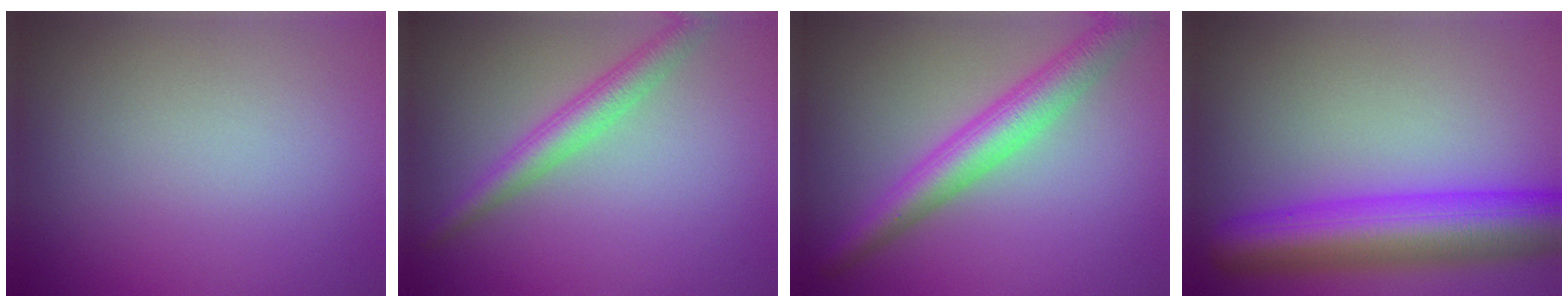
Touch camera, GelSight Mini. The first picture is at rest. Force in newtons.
{"total": 3.2, "press": 3.2, "slide": 0.0}
{"total": 4.9, "press": 4.9, "slide": 0.3}
{"total": 9.0, "press": 9.0, "slide": 0.2}